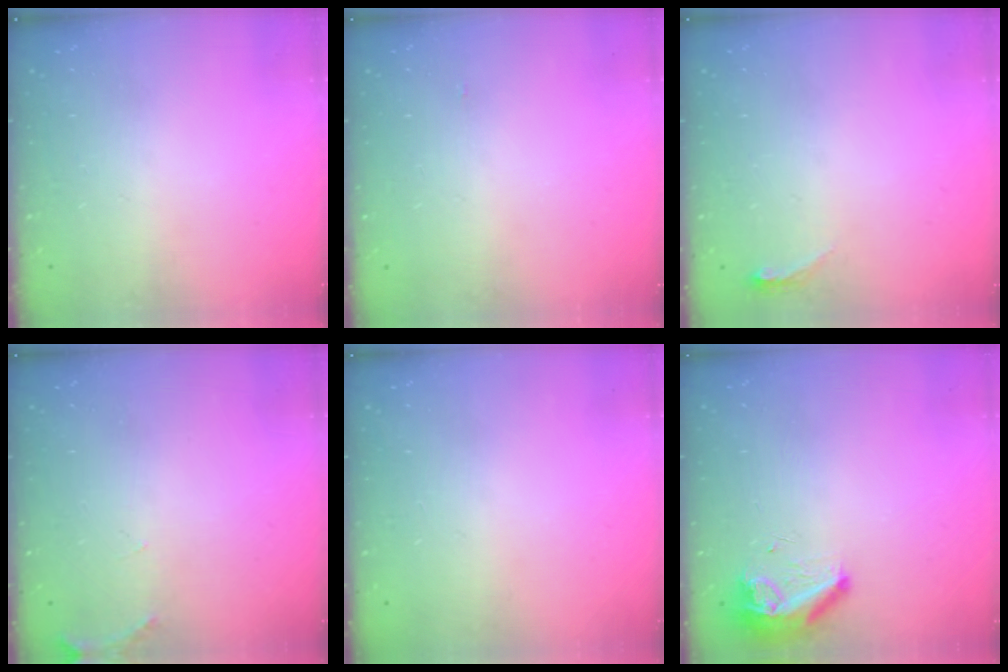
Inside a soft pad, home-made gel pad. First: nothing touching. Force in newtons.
{"total": 15.5, "press": 3.5, "slide": 15.1}
{"total": 3.7, "press": 3.4, "slide": 1.5}
{"total": 5.6, "press": 5.4, "slide": 1.3}
{"total": 0.0}
{"total": 8.3, "press": 8.2, "slide": 0.9}